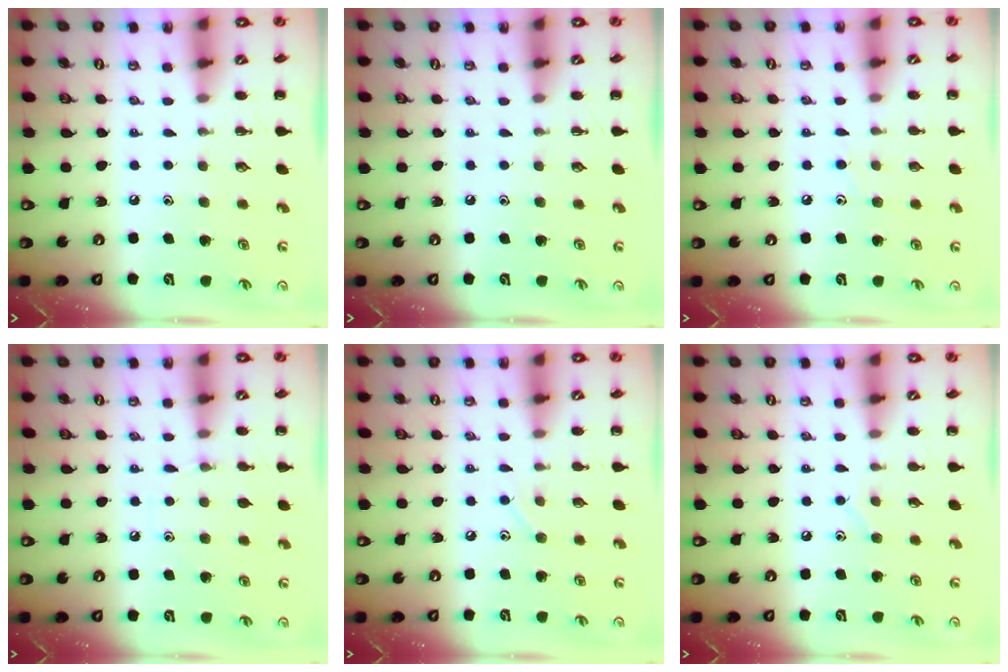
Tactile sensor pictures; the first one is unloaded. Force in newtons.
{"total": 0.0}
{"total": 5.2, "press": 4.9, "slide": 1.8}
{"total": 5.2, "press": 4.9, "slide": 1.7}
{"total": 4.7, "press": 4.4, "slide": 1.4}
{"total": 5.5, "press": 5.3, "slide": 1.5}